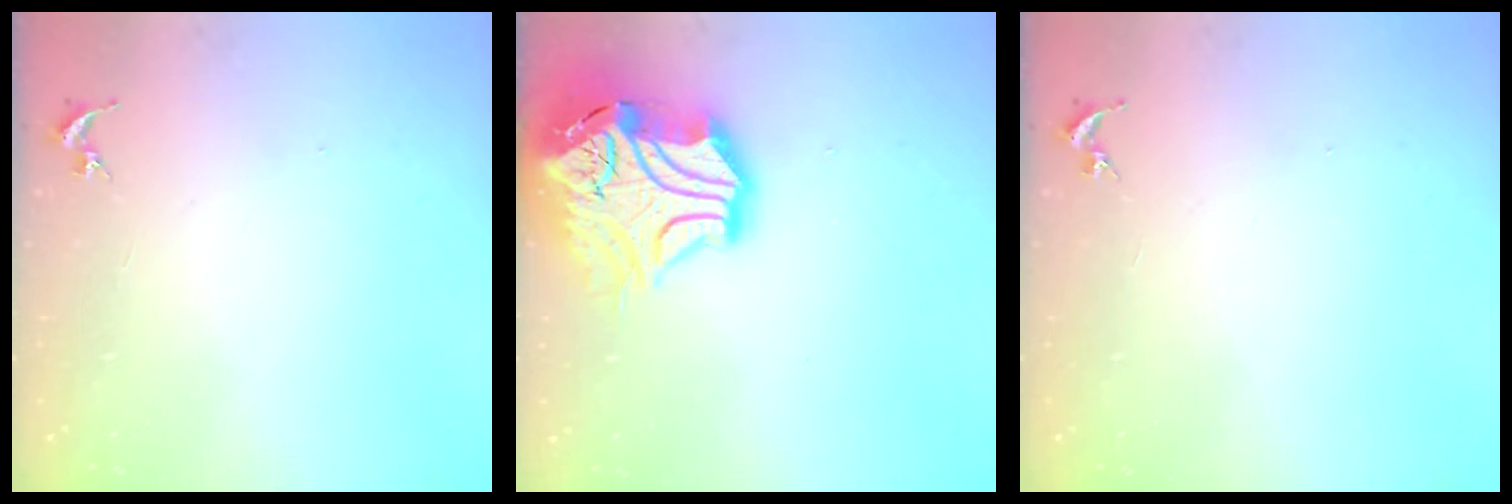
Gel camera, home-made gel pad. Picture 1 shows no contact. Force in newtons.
{"total": 19.5, "press": 19.3, "slide": 2.9}
{"total": 0.0}